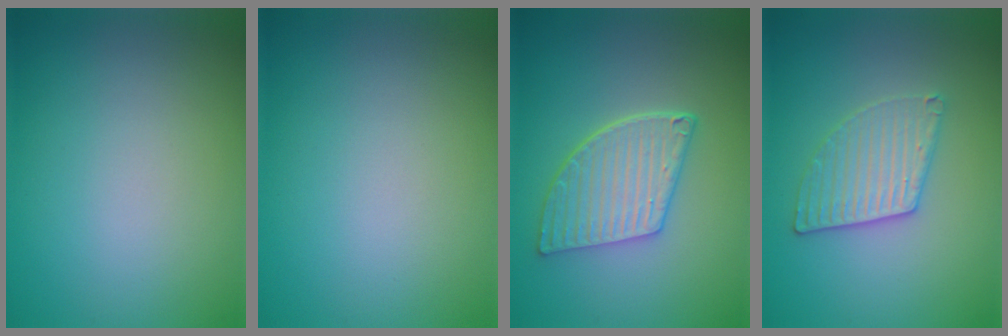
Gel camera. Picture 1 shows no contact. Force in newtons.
{"total": 0.0}
{"total": 5.4, "press": 4.2, "slide": 3.3}
{"total": 3.0, "press": 3.0, "slide": 0.4}